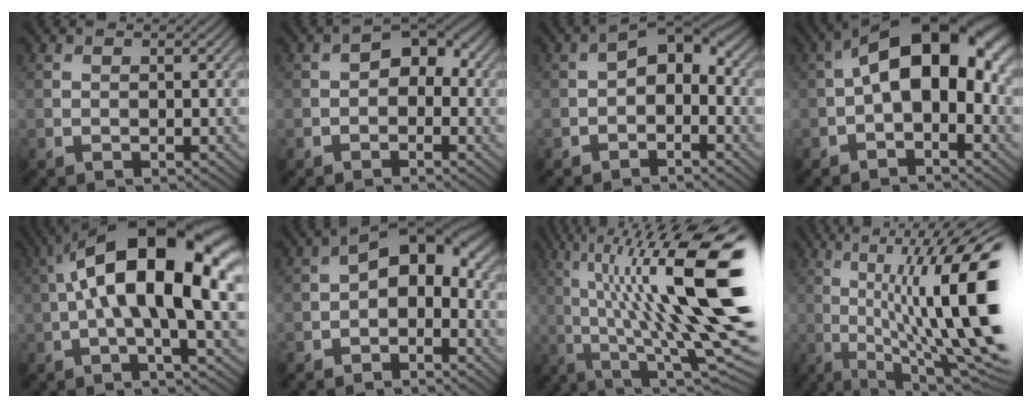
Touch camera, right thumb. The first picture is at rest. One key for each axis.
{"total": 3.9, "fx": 0.0, "fy": 2.8, "fz": 2.7, "tx": -0.032, "ty": 0.008, "tz": -0.010}
{"total": 4.2, "fx": -0.4, "fy": 2.8, "fz": 3.1, "tx": -0.043, "ty": 0.010, "tz": -0.016}
{"total": 13.1, "fx": 1.5, "fy": 7.4, "fz": 10.7, "tx": -0.167, "ty": 0.022, "tz": 0.016}
{"total": 18.0, "fx": 3.1, "fy": 6.9, "fz": 16.3, "tx": -0.272, "ty": 0.040, "tz": 0.038}
{"total": 6.3, "fx": -0.4, "fy": 4.0, "fz": 4.9, "tx": -0.068, "ty": 0.016, "tz": -0.019}
{"total": 19.6, "fx": 4.4, "fy": 4.9, "fz": 18.5, "tx": -0.296, "ty": 0.037, "tz": 0.091}
{"total": 18.6, "fx": 1.6, "fy": 4.7, "fz": 17.9, "tx": -0.269, "ty": 0.026, "tz": 0.042}